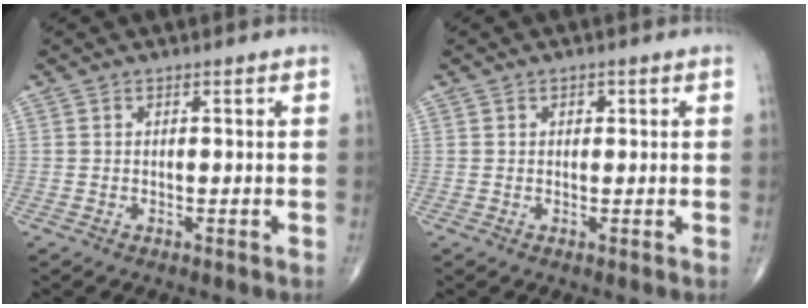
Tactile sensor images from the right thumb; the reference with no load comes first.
{"total": 1.0, "force": [0.4, 0.7, 0.5], "torque": [-0.001, 0.000, 0.004]}